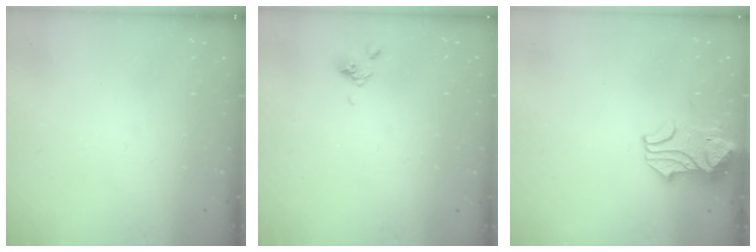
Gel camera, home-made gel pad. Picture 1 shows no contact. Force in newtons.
{"total": 6.5, "press": 6.5, "slide": 0.2}
{"total": 6.1, "press": 6.1, "slide": 0.4}